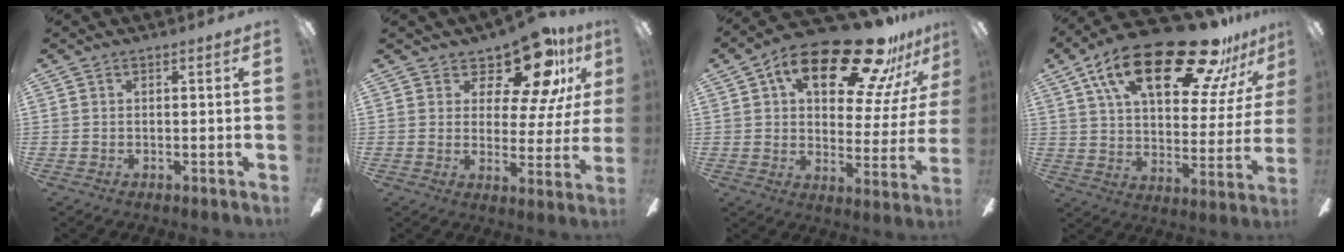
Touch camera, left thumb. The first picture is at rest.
{"total": 15.0, "force": [10.8, 6.2, 8.5], "torque": [-0.130, -0.074, 0.187]}
{"total": 24.6, "force": [15.2, 10.6, 16.3], "torque": [-0.243, -0.091, 0.248]}
{"total": 28.1, "force": [17.0, 11.4, 19.3], "torque": [-0.303, -0.095, 0.275]}